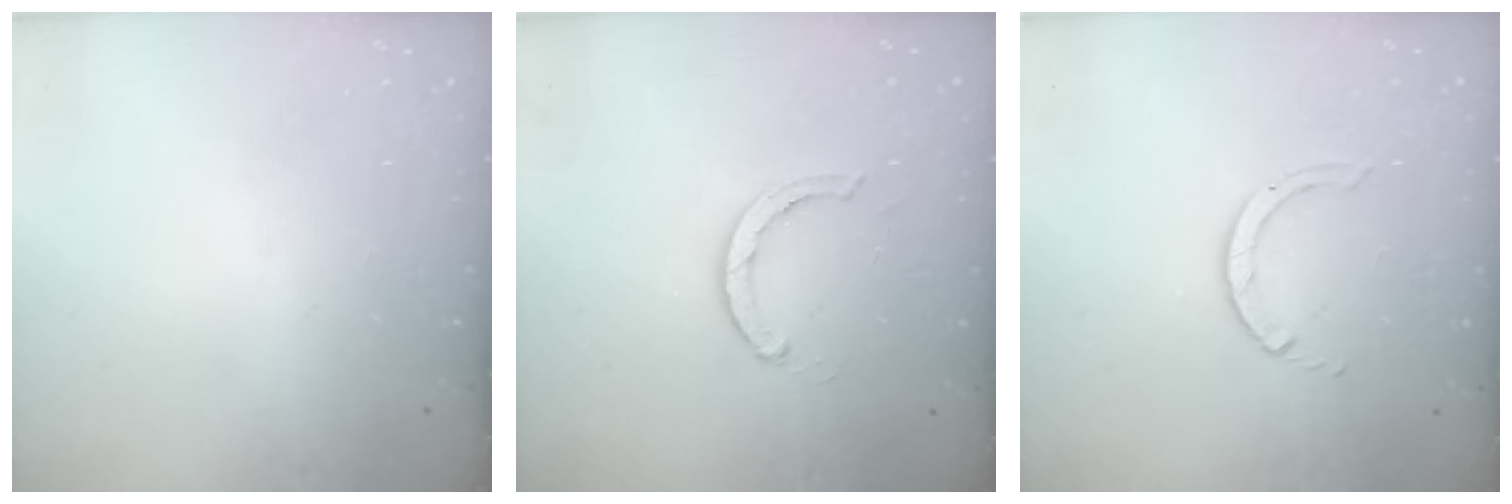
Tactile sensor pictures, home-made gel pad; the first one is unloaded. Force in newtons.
{"total": 2.9, "press": 2.8, "slide": 0.5}
{"total": 1.7, "press": 1.7, "slide": 0.1}